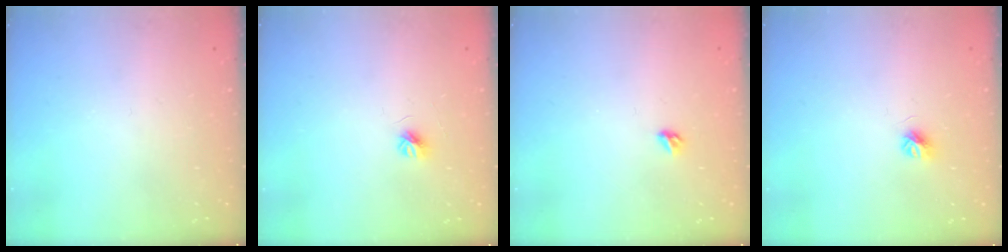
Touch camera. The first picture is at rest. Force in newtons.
{"total": 3.6, "press": 3.5, "slide": 0.4}
{"total": 3.5, "press": 3.4, "slide": 0.8}
{"total": 4.8, "press": 4.7, "slide": 0.4}